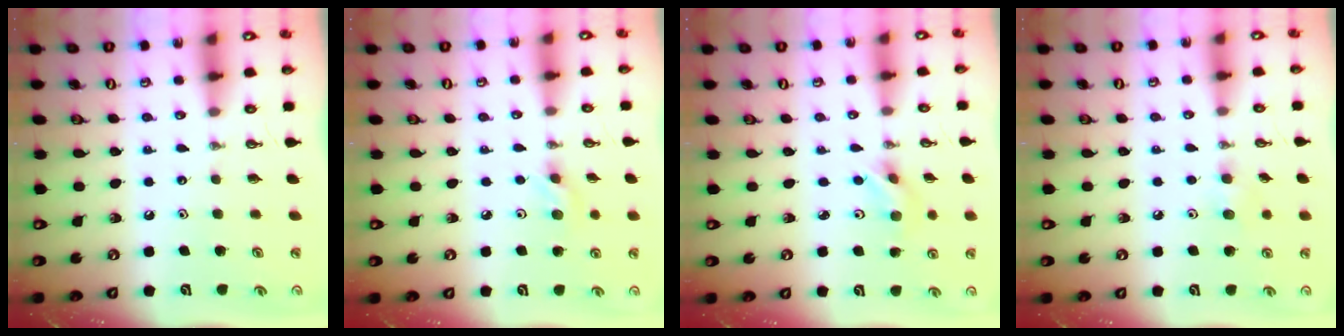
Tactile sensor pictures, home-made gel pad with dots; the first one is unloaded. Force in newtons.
{"total": 7.0, "press": 6.4, "slide": 2.7}
{"total": 3.6, "press": 2.8, "slide": 2.3}
{"total": 6.1, "press": 6.0, "slide": 1.3}